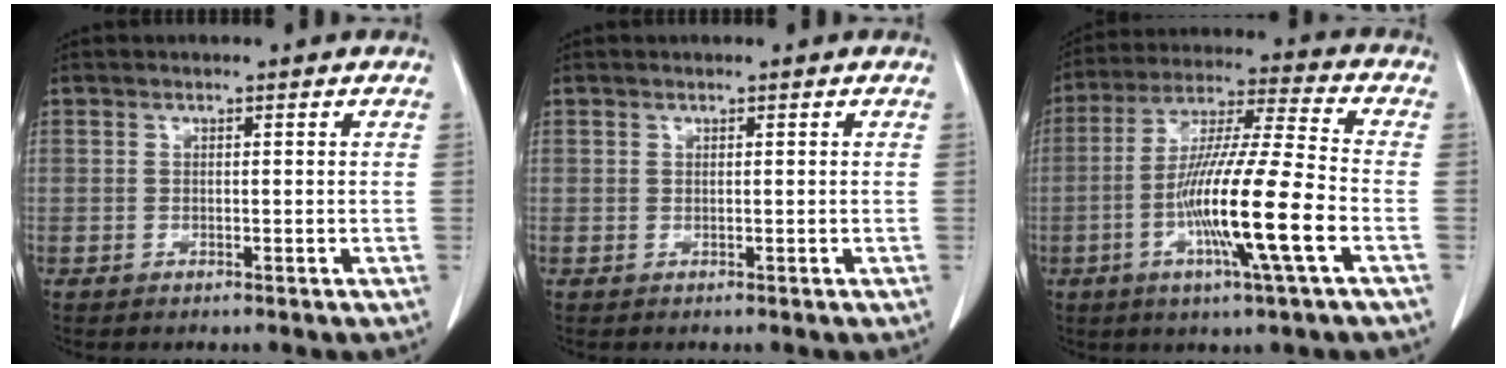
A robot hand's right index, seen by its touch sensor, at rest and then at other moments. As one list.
[{"total": 0.0}, {"total": 15.7, "force": [-4.9, -0.5, 14.9], "torque": [-0.284, -0.010, -0.094]}]